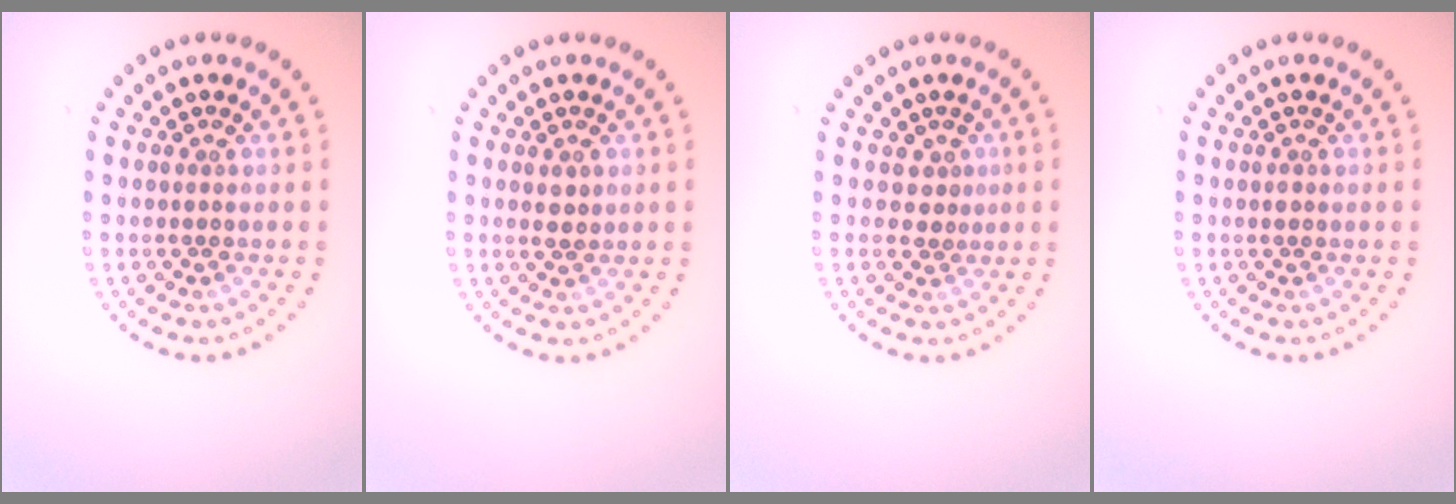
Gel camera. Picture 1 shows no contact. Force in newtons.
{"total": 1.1, "press": 1.0, "slide": 0.4}
{"total": 1.1, "press": 0.7, "slide": 0.8}
{"total": 0.6, "press": 0.5, "slide": 0.2}